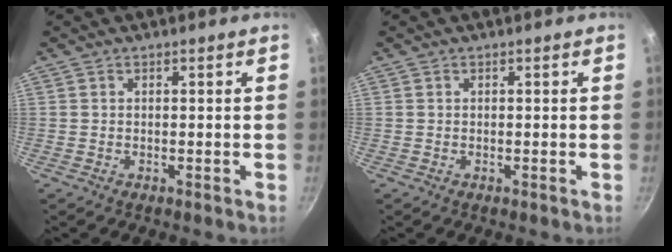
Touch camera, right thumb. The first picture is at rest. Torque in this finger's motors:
{"motor_torque": [0.18, 0.05, 0.07, -0.11, 0.02]}